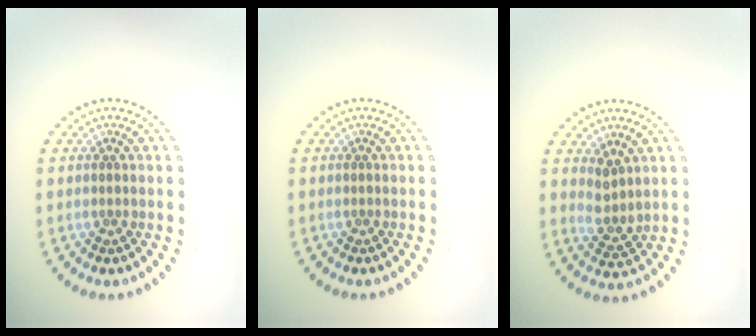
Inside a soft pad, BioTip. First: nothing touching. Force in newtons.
{"total": 0.0}
{"total": 2.1, "press": 1.7, "slide": 1.3}